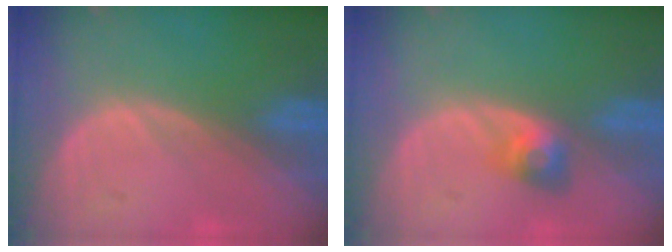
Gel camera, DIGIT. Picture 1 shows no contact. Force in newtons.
{"total": 3.2, "press": 2.8, "slide": 1.5}